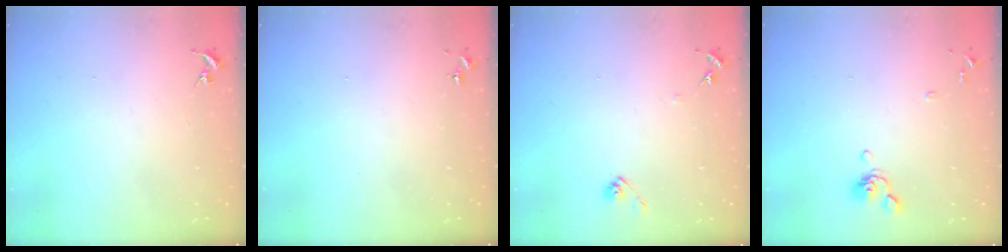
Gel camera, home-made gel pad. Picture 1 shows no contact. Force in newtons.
{"total": 0.0}
{"total": 6.9, "press": 6.9, "slide": 0.7}
{"total": 7.9, "press": 7.8, "slide": 1.5}